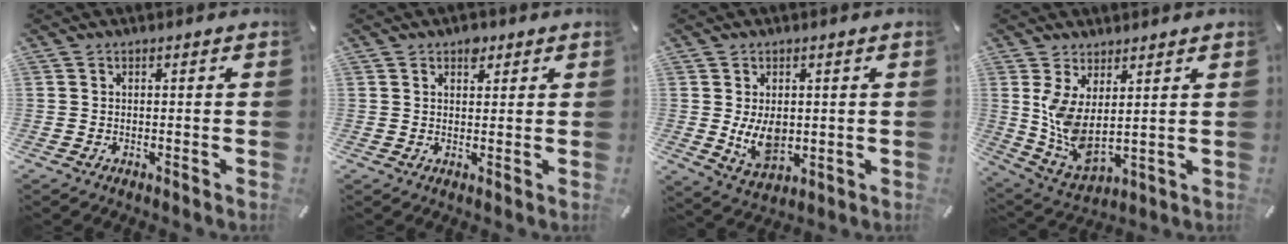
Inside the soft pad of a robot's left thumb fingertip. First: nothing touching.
{"total": 2.8, "force": [1.8, 1.9, 1.0], "torque": [0.001, -0.006, 0.027]}
{"total": 7.7, "force": [0.3, 5.4, 5.4], "torque": [-0.107, -0.011, 0.002]}
{"total": 7.6, "force": [3.1, 3.5, 6.0], "torque": [-0.142, -0.043, 0.058]}